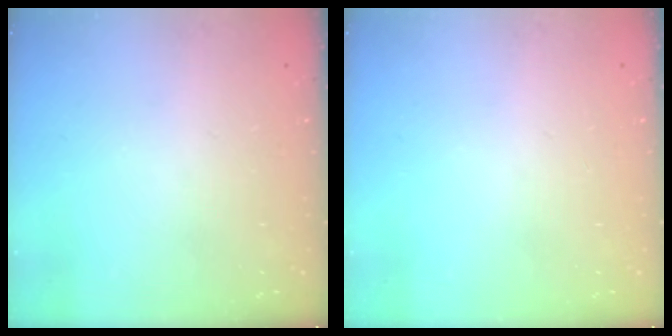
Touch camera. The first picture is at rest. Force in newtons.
{"total": 0.0}